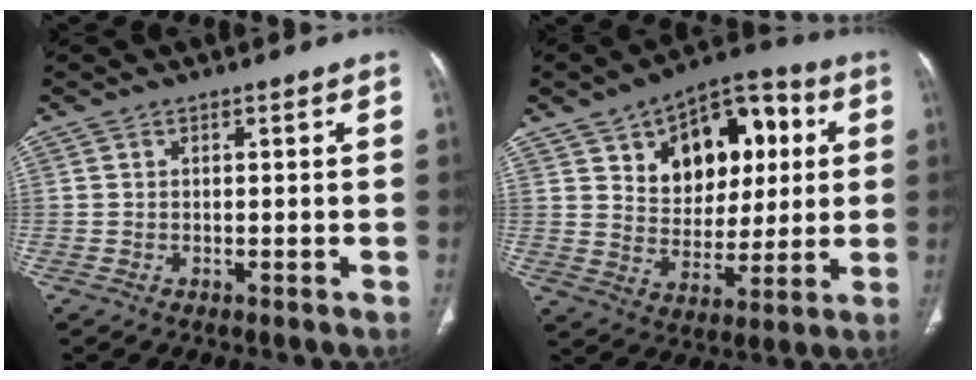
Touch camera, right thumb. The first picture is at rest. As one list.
[{"total": 18.5, "force": [6.0, 12.1, 12.6], "torque": [-0.123, 0.000, 0.097]}]